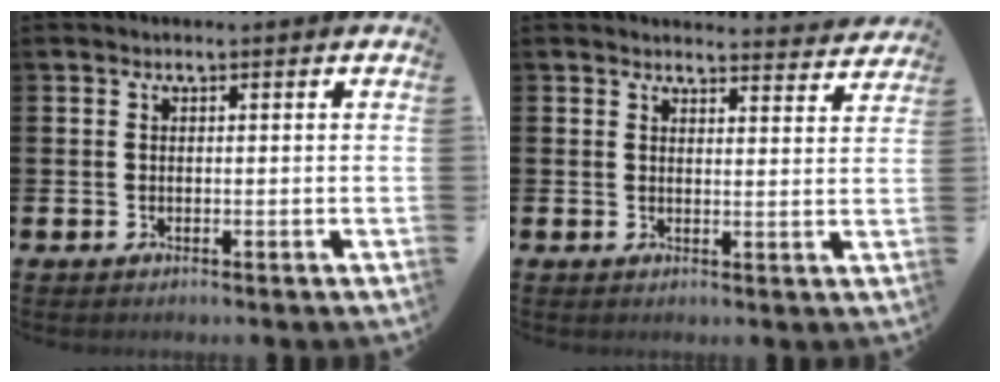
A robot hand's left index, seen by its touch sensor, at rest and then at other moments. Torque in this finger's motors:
{"motor_torque": [0.92, -1.21, 0.16, 0.02]}